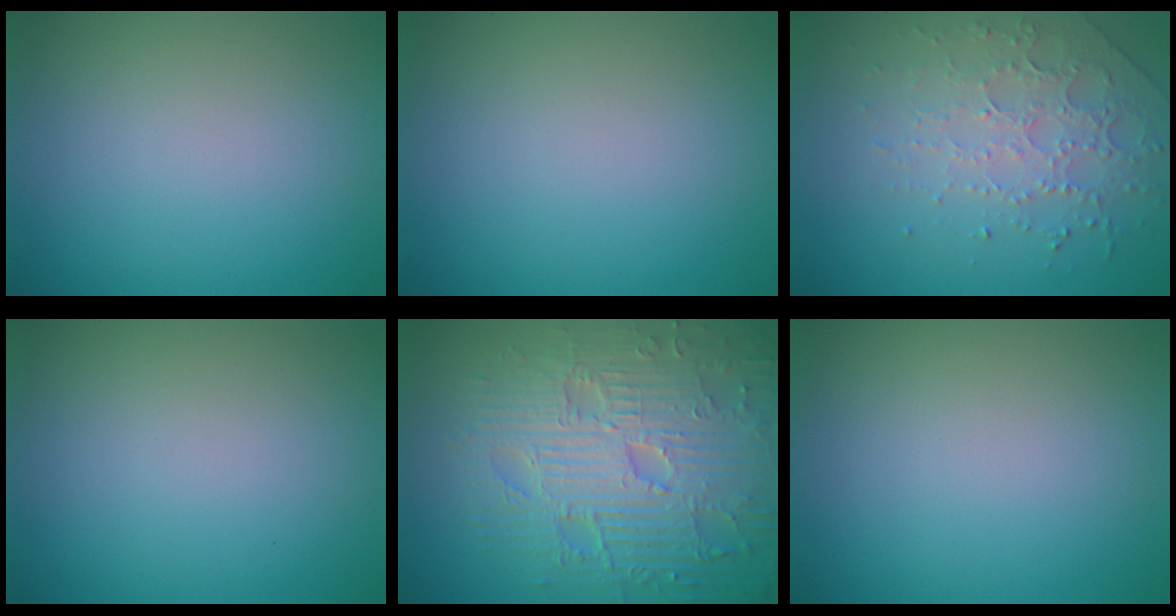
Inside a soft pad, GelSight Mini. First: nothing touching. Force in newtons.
{"total": 0.0}
{"total": 4.4, "press": 3.0, "slide": 3.2}
{"total": 0.0}
{"total": 9.4, "press": 6.6, "slide": 6.7}
{"total": 0.0}